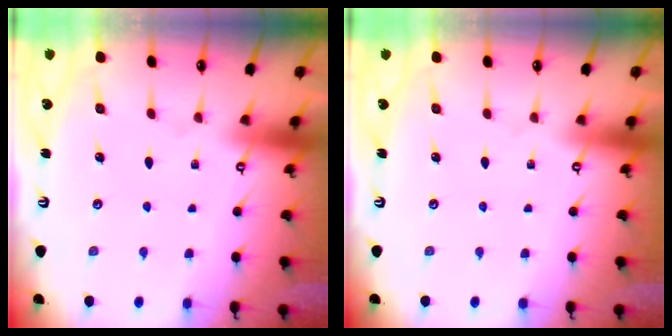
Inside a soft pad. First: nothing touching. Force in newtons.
{"total": 0.0}